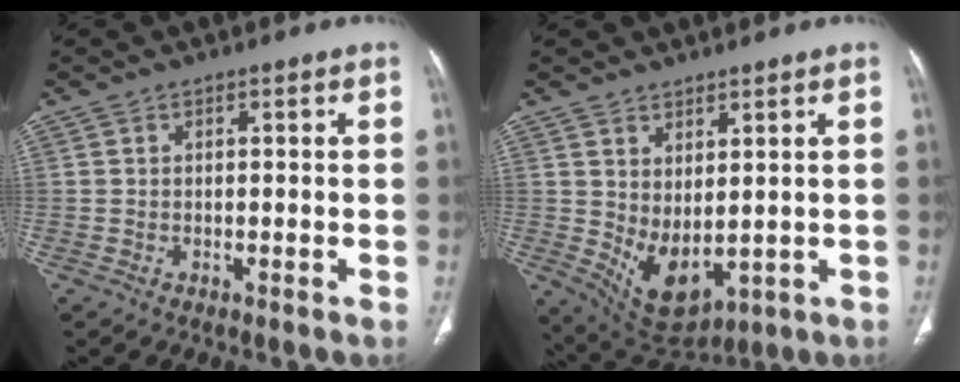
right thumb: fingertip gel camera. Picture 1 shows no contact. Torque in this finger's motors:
{"motor_torque": [-0.38, 0.73, 0.54, 0.46, 0.26]}